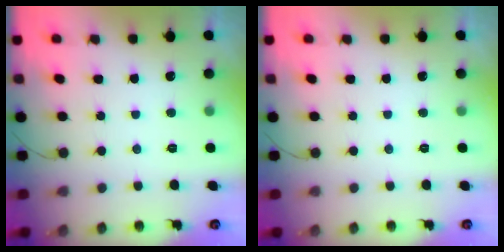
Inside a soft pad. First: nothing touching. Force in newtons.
{"total": 0.0}